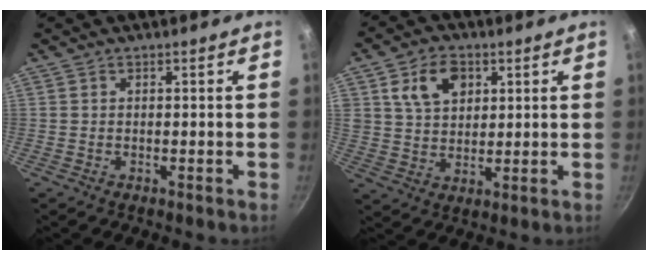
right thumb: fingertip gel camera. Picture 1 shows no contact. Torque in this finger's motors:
{"motor_torque": [0.61, 0.71, 1.50, 1.26, 0.33]}